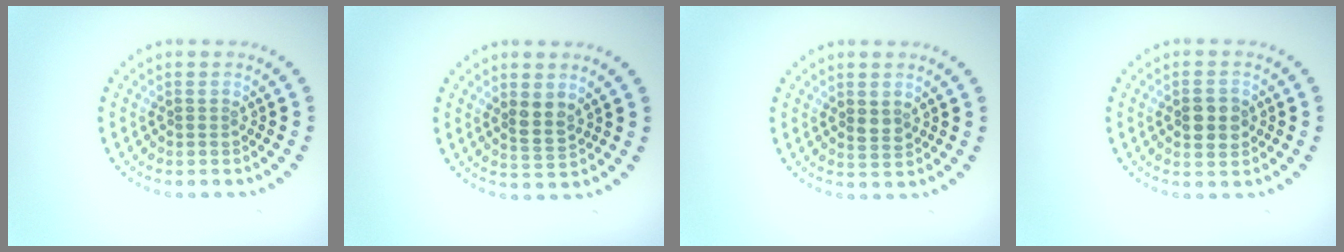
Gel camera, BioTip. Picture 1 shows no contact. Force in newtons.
{"total": 2.0, "press": 1.8, "slide": 0.9}
{"total": 1.3, "press": 1.2, "slide": 0.3}
{"total": 2.9, "press": 2.9, "slide": 0.1}